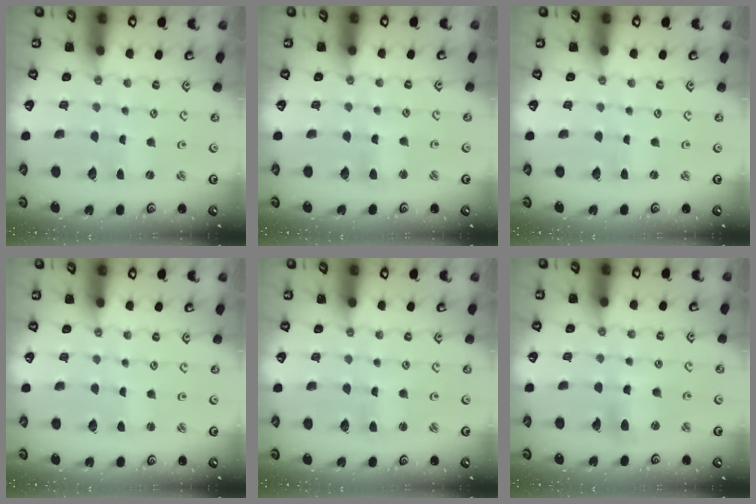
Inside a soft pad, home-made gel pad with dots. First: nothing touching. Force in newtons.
{"total": 3.0, "press": 3.0, "slide": 0.2}
{"total": 0.0}
{"total": 0.0}
{"total": 0.9, "press": 0.9, "slide": 0.3}
{"total": 9.0, "press": 8.9, "slide": 1.4}